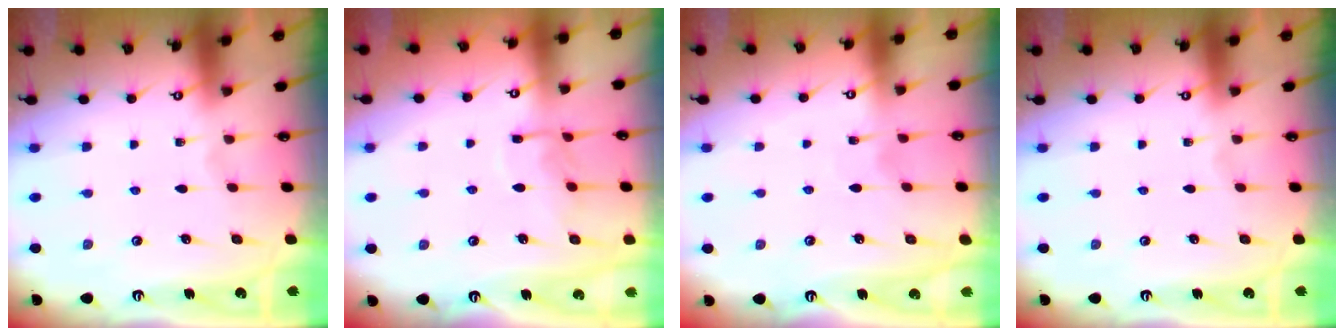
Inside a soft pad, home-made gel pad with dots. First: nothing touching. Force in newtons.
{"total": 7.1, "press": 7.1, "slide": 0.5}
{"total": 5.8, "press": 5.8, "slide": 0.6}
{"total": 0.0}